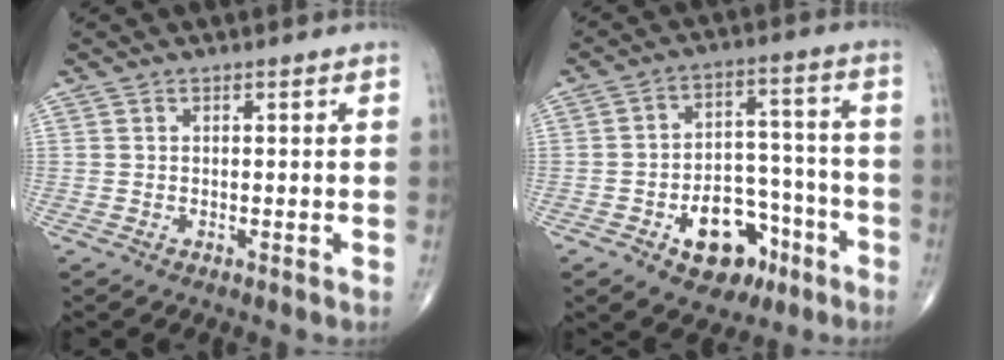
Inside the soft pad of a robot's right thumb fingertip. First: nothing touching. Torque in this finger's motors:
{"motor_torque": [3.67, 1.34, 0.75, -0.87, 0.06]}